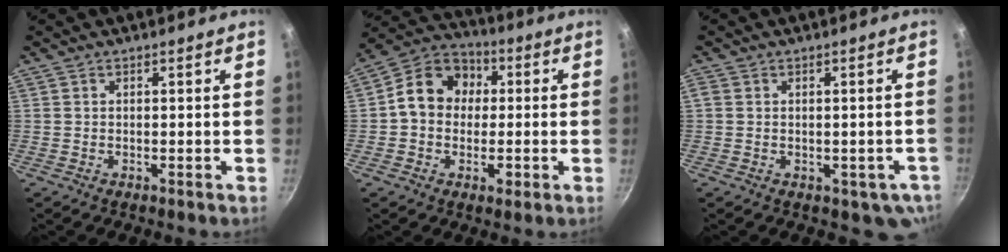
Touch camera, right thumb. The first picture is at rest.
{"total": 12.8, "force": [0.6, 10.6, 7.1], "torque": [-0.082, 0.023, -0.005]}
{"total": 5.9, "force": [-1.1, 4.6, 3.6], "torque": [-0.031, 0.015, 0.000]}